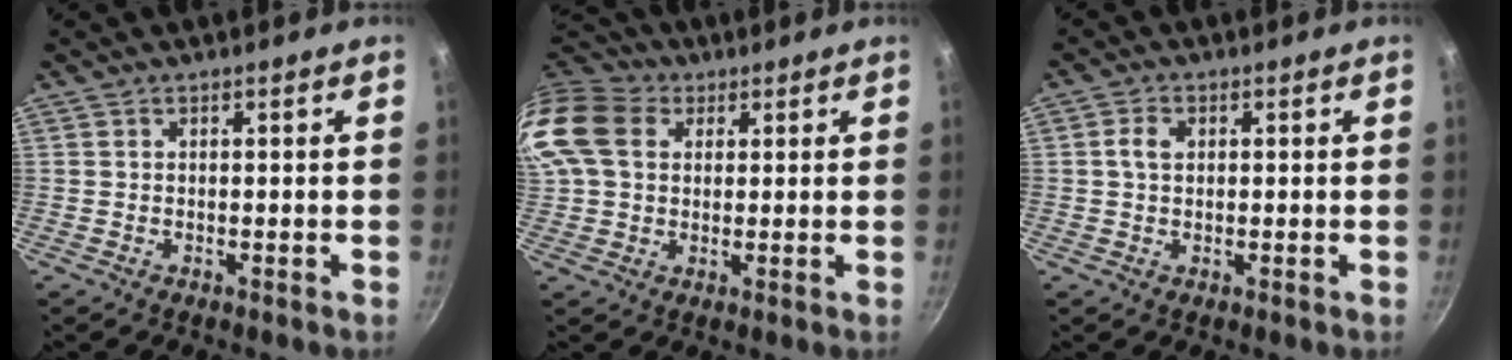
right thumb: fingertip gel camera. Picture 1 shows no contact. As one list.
[{"total": 19.5, "force": [6.2, 14.8, 11.1], "torque": [-0.262, 0.035, 0.106]}, {"total": 3.1, "force": [0.6, 2.2, 2.0], "torque": [-0.031, 0.006, 0.008]}]